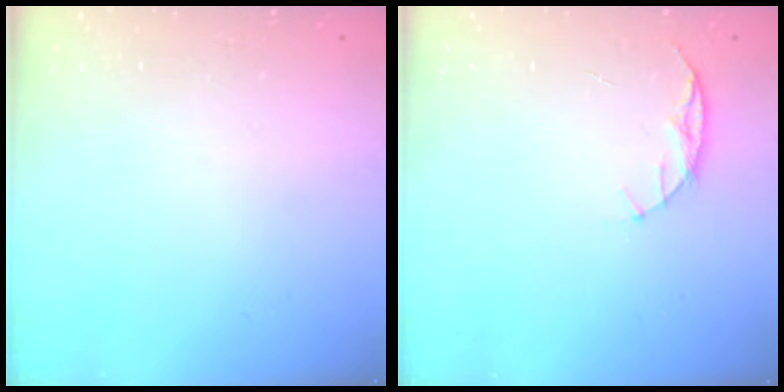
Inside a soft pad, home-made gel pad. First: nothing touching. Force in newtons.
{"total": 5.9, "press": 5.8, "slide": 0.7}